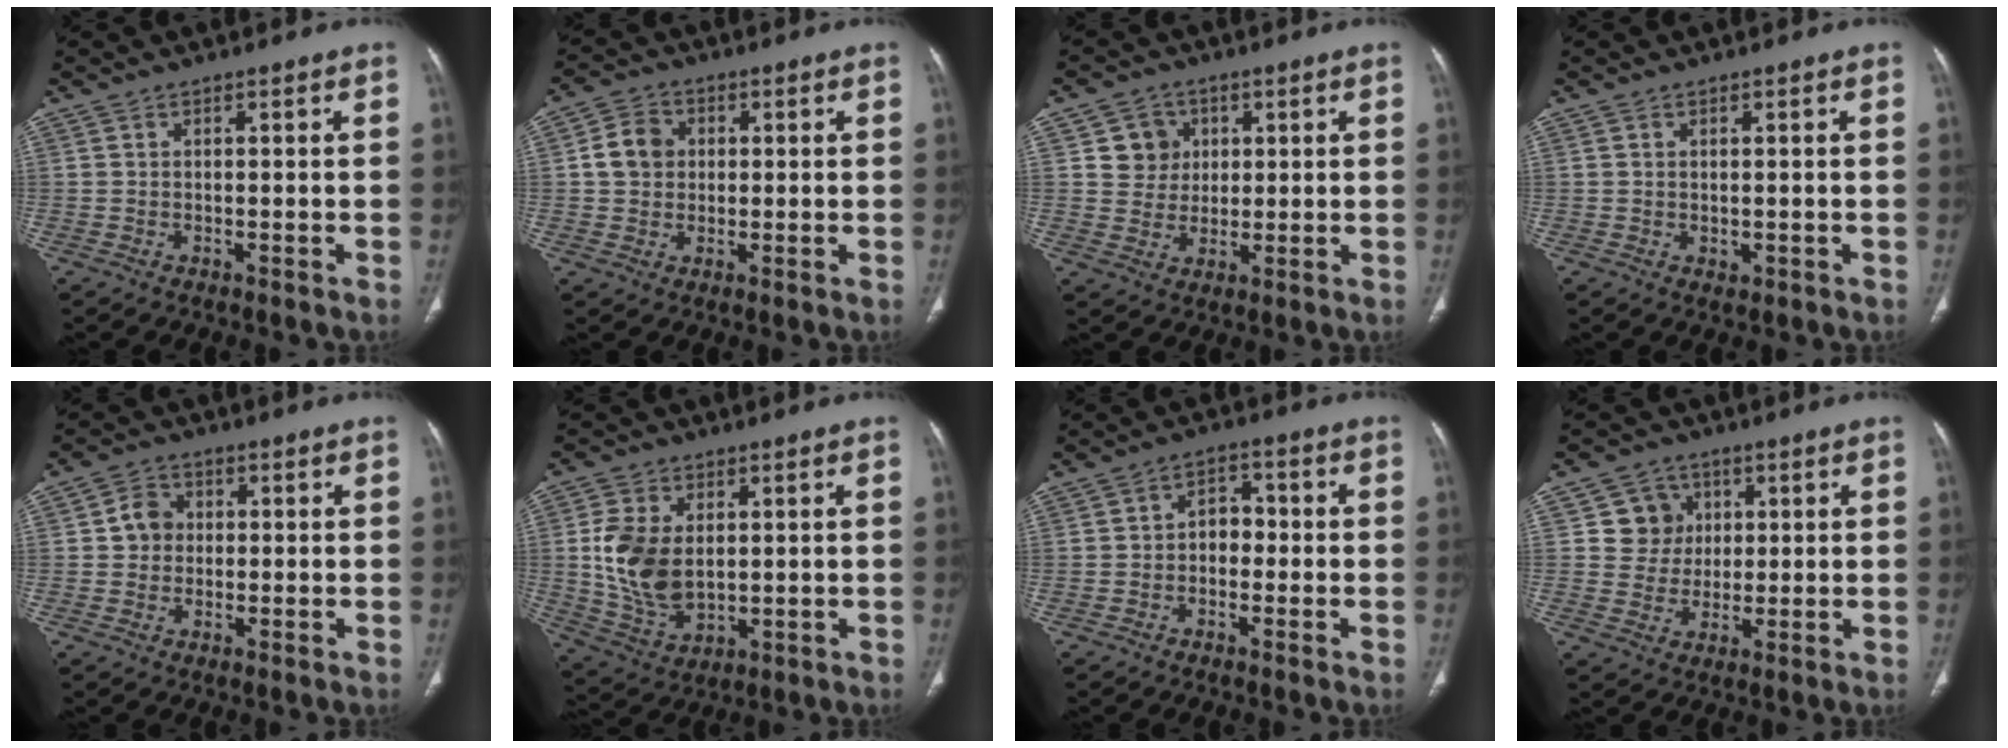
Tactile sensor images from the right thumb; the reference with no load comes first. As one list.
[{"total": 6.3, "force": [0.8, 5.4, 3.1], "torque": [-0.041, 0.008, 0.009]}, {"total": 6.3, "force": [1.9, 5.8, 1.4], "torque": [0.007, -0.002, 0.032]}, {"total": 1.0, "force": [0.0, 0.8, 0.6], "torque": [-0.011, -0.003, 0.005]}, {"total": 4.6, "force": [0.3, 4.1, 2.0], "torque": [-0.014, 0.008, -0.001]}, {"total": 12.0, "force": [1.4, 8.0, 8.9], "torque": [-0.158, -0.011, 0.038]}, {"total": 4.4, "force": [-0.8, 3.3, 2.8], "torque": [-0.018, 0.020, -0.024]}, {"total": 7.0, "force": [1.7, 6.6, 1.2], "torque": [0.017, 0.002, 0.026]}]